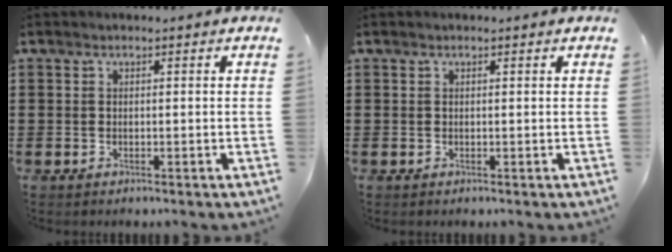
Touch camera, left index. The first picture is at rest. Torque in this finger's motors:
{"motor_torque": [0.11, -0.15, 0.00, -0.01]}